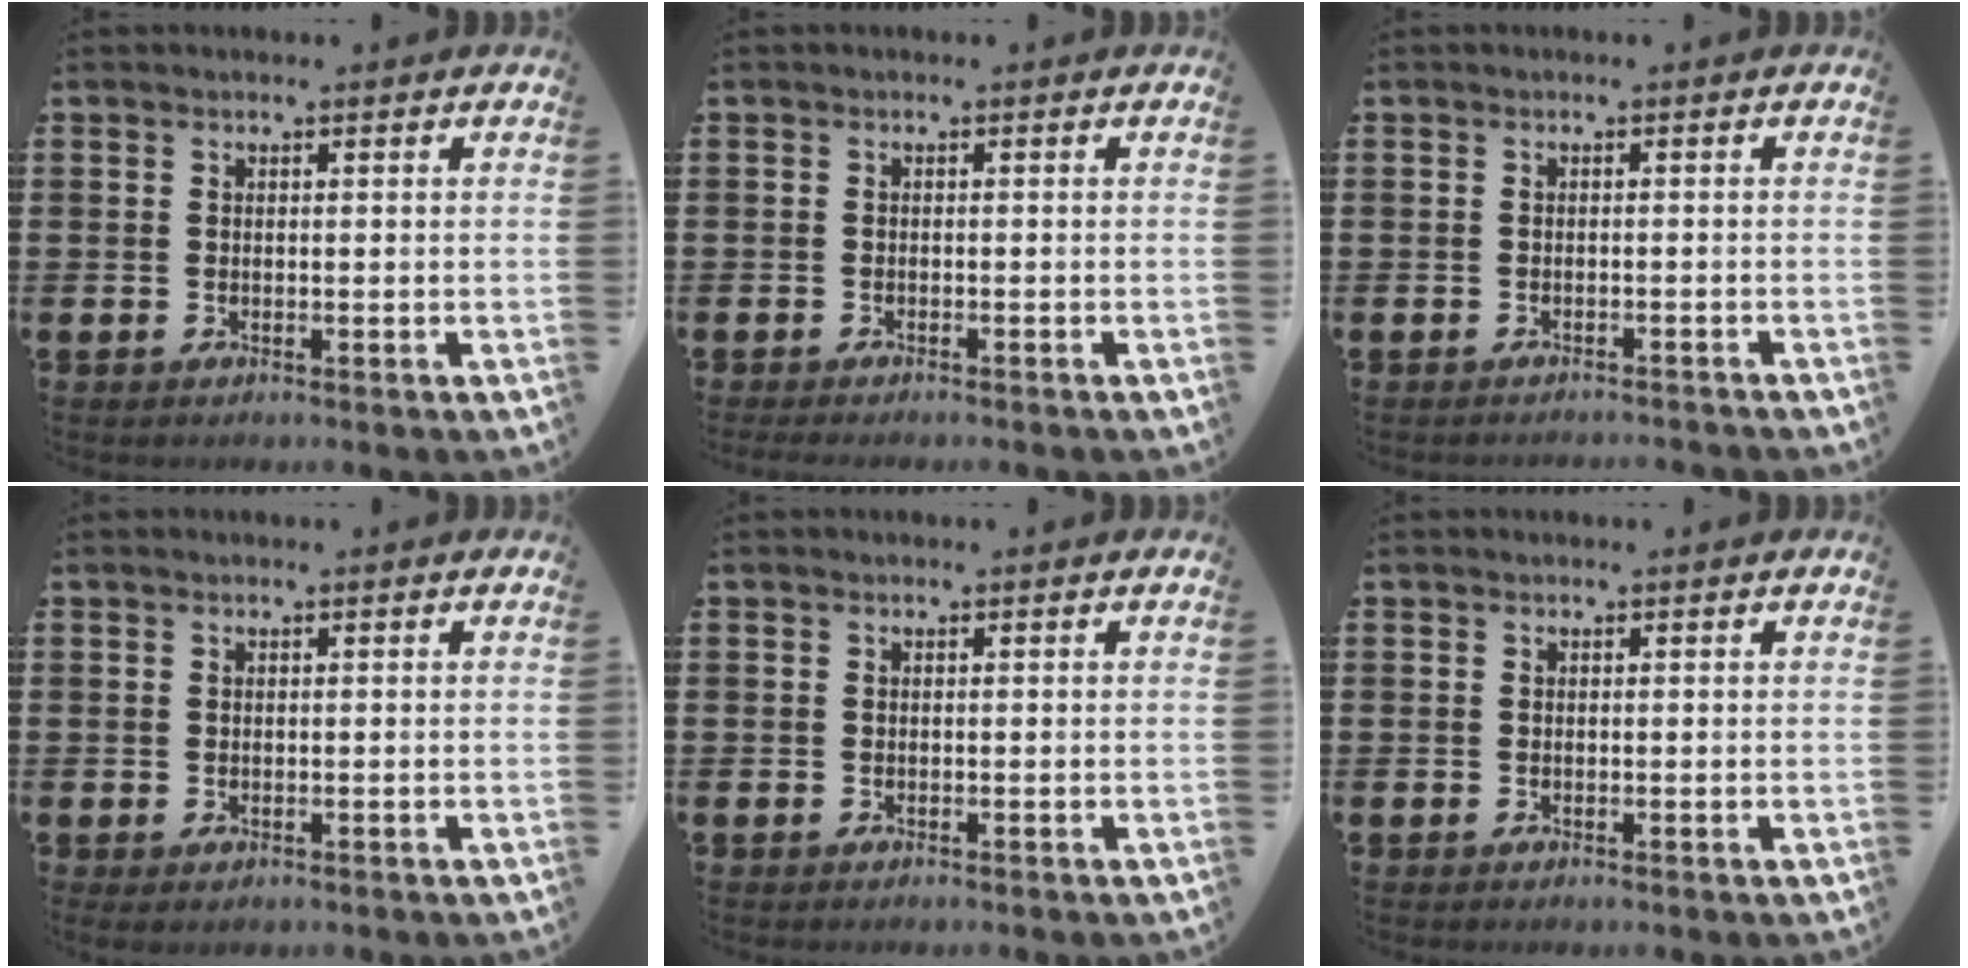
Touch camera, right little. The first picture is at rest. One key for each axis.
{"total": 0.6, "fx": -0.6, "fy": 0.0, "fz": 0.3, "tx": -0.005, "ty": -0.003, "tz": -0.011}
{"total": 0.8, "fx": -0.8, "fy": -0.1, "fz": 0.0, "tx": 0.000, "ty": 0.000, "tz": -0.017}
{"total": 0.0}
{"total": 0.0}
{"total": 0.0}